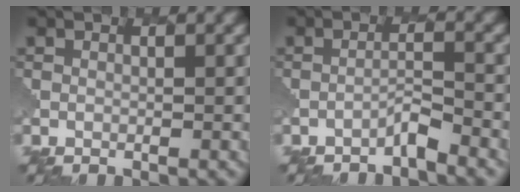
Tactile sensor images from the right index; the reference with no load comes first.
{"total": 1.5, "force": [-1.4, -0.1, 0.5], "torque": [-0.007, 0.009, -0.031]}